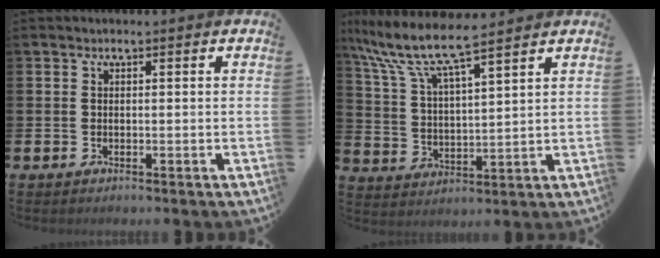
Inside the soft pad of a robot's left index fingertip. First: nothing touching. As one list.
[{"total": 8.2, "force": [7.4, 0.8, 3.5], "torque": [-0.105, -0.043, 0.127]}]